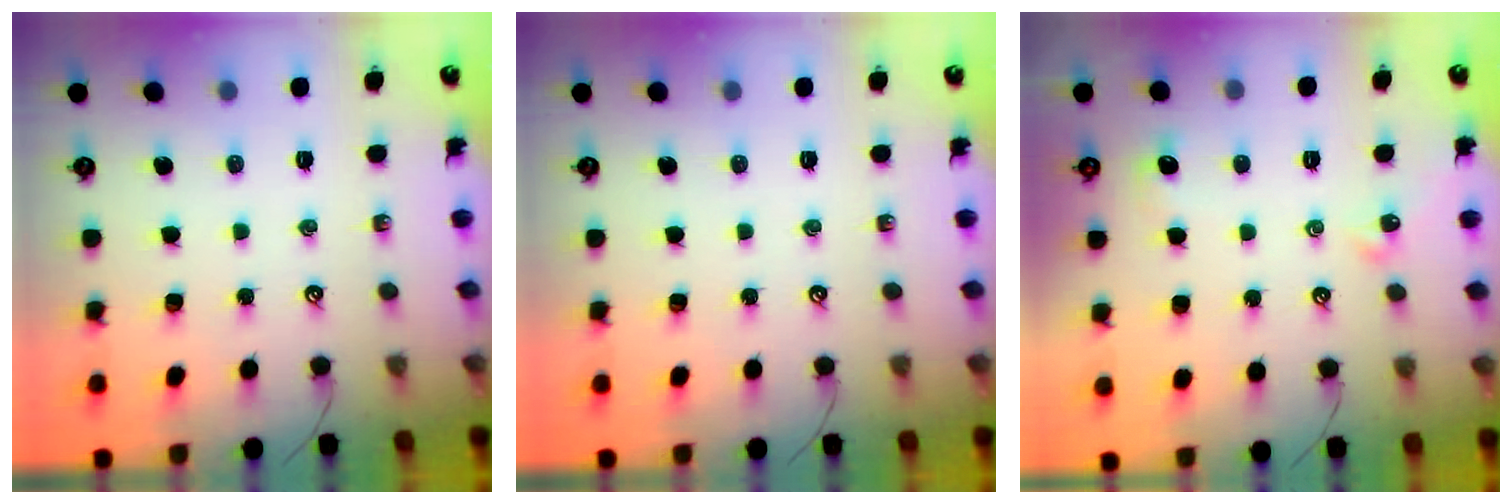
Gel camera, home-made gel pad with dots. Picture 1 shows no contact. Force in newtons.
{"total": 0.0}
{"total": 2.9, "press": 2.8, "slide": 0.6}